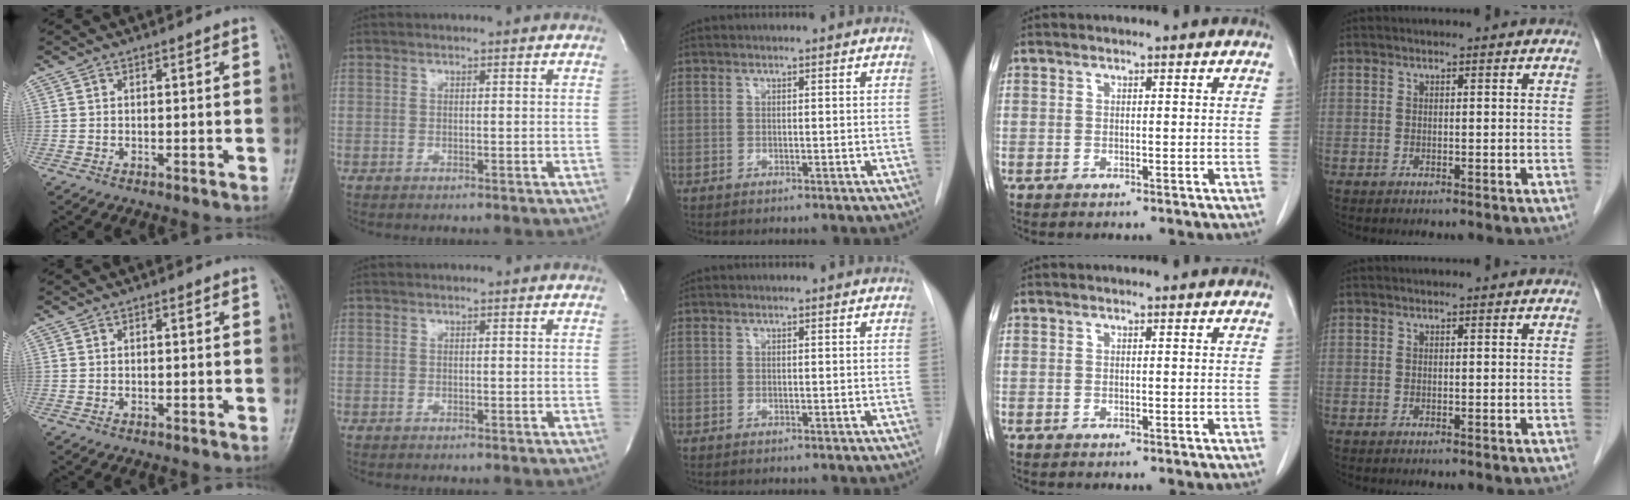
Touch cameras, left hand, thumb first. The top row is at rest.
{}